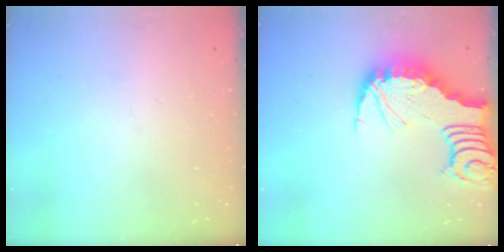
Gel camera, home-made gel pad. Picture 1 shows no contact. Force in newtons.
{"total": 4.9, "press": 4.9, "slide": 0.5}